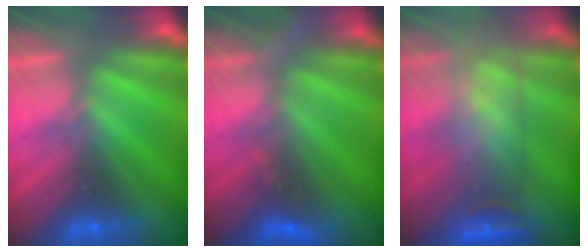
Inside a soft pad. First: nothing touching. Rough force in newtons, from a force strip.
{"total": 2.9}
{"total": 5.7}